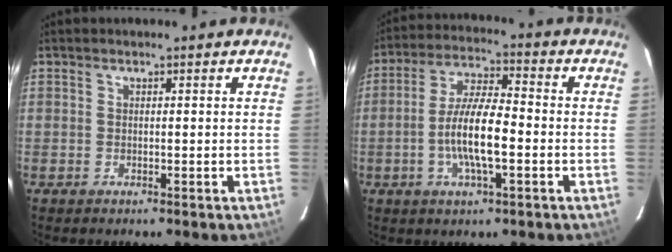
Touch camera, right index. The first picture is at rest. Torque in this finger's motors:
{"motor_torque": [1.76, -0.38, 0.85, 0.21]}